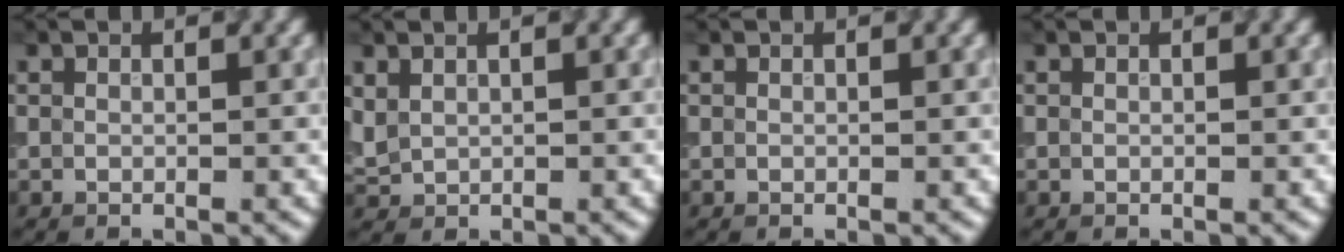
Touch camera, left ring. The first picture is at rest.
{"total": 1.0, "force": [0.6, 0.7, 0.4], "torque": [-0.012, 0.000, 0.017]}
{"total": 0.0}
{"total": 0.0}